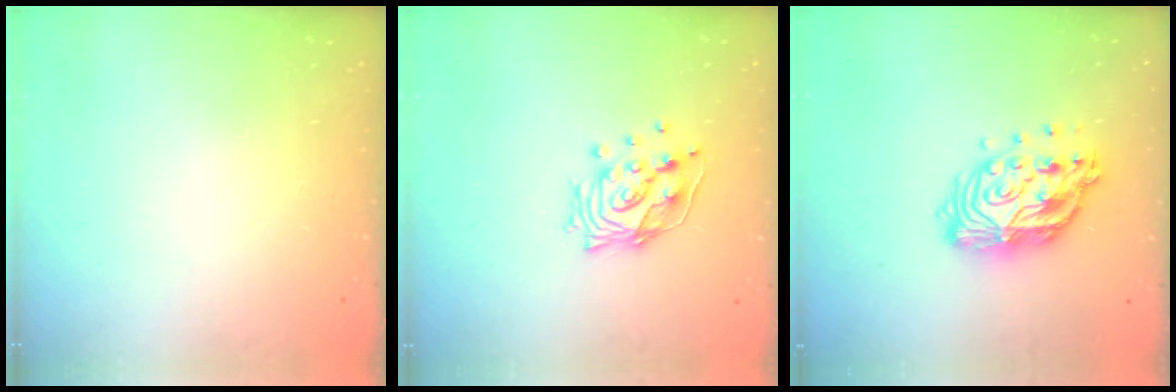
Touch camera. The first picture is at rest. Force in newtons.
{"total": 13.4, "press": 13.4, "slide": 1.6}
{"total": 15.0, "press": 14.9, "slide": 1.3}